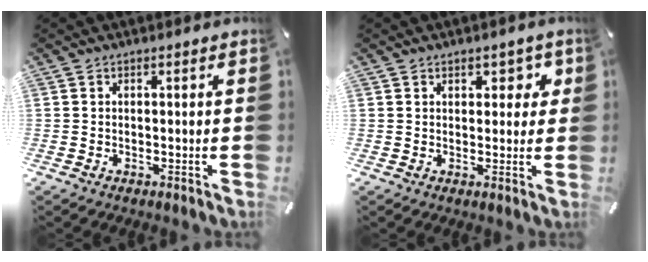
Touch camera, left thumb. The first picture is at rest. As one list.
[{"total": 3.5, "force": [1.5, 2.5, 2.0], "torque": [-0.003, -0.008, 0.016]}]